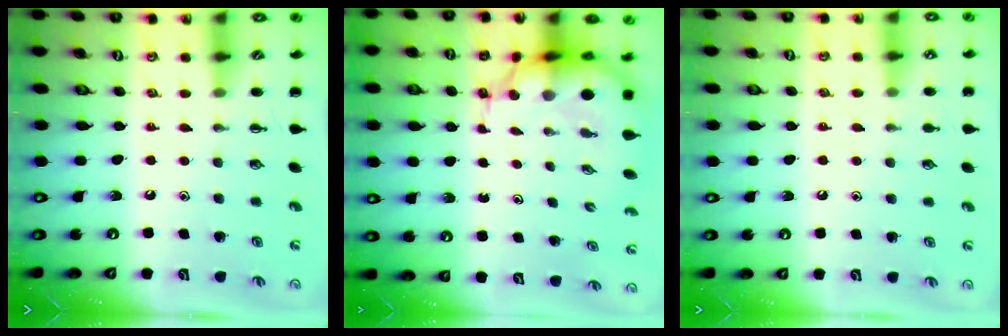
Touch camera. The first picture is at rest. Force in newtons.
{"total": 9.0, "press": 8.8, "slide": 2.2}
{"total": 5.6, "press": 5.2, "slide": 2.2}